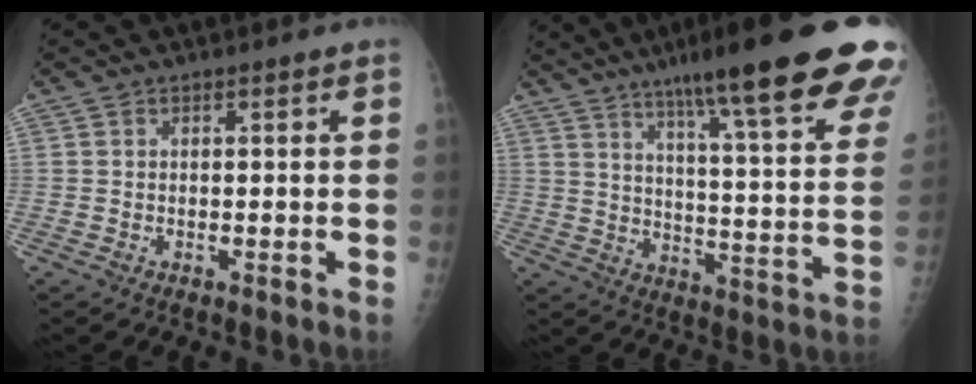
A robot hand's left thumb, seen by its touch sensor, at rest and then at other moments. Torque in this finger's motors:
{"motor_torque": [2.47, 0.93, 2.32, -0.44, 0.27]}